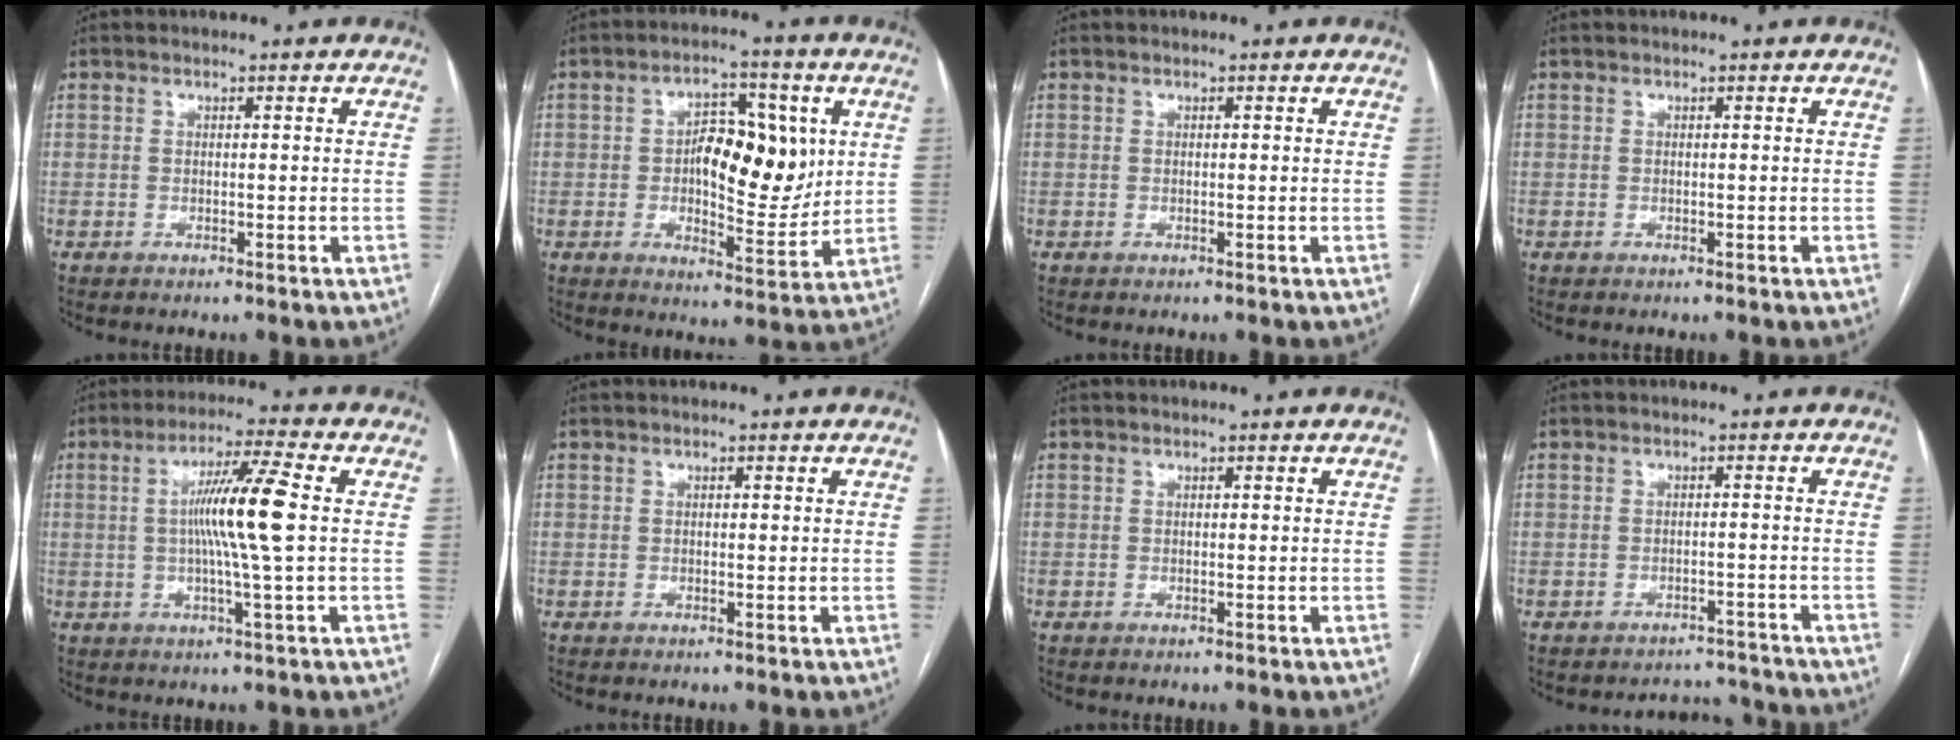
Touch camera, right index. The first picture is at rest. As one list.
[{"total": 11.7, "force": [1.7, 5.4, 10.2], "torque": [-0.152, 0.016, 0.032]}, {"total": 0.0}, {"total": 0.0}, {"total": 10.0, "force": [0.7, -0.8, 9.9], "torque": [-0.183, 0.003, 0.009]}, {"total": 0.6, "force": [0.1, 0.2, 0.5], "torque": [-0.011, 0.001, 0.002]}, {"total": 0.0}, {"total": 4.3, "force": [-4.0, 0.9, -1.2], "torque": [0.018, 0.015, -0.049]}]